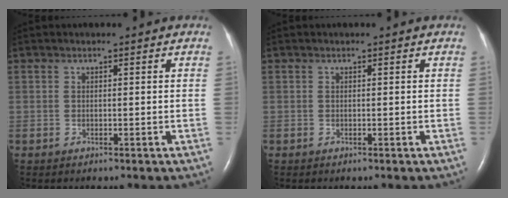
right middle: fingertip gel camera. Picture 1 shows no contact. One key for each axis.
{"total": 0.0}